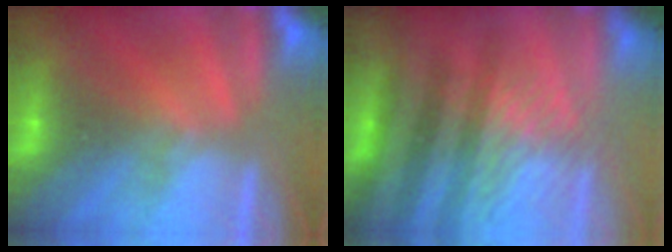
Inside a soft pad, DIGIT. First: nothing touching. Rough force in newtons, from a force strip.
{"total": 4.5}